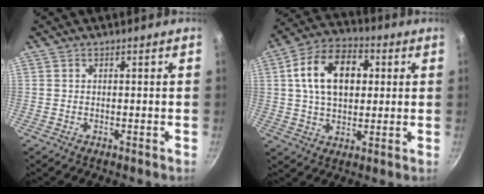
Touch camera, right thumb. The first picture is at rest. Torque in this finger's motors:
{"motor_torque": [-0.83, 1.60, 1.25, 0.21, 0.13]}